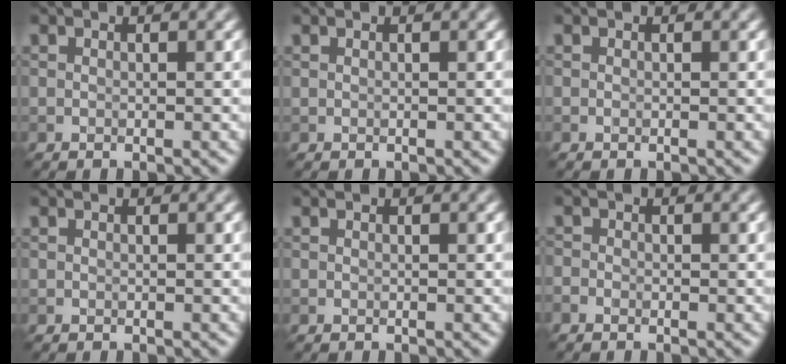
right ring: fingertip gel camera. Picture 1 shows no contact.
{"total": 0.0}
{"total": 0.0}
{"total": 0.0}
{"total": 0.0}
{"total": 0.8, "force": [-0.6, 0.4, 0.3], "torque": [-0.003, -0.002, -0.014]}